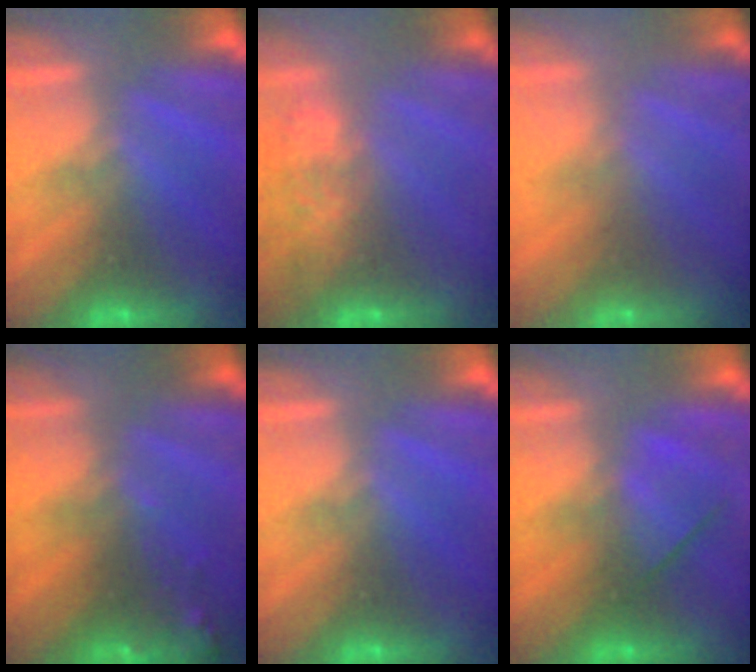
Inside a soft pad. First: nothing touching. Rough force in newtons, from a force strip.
{"total": 10.8}
{"total": 9.2}
{"total": 7.6}
{"total": 0.0}
{"total": 2.5}